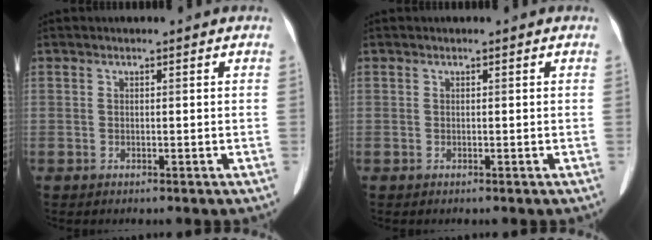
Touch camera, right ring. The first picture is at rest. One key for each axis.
{"total": 0.0}